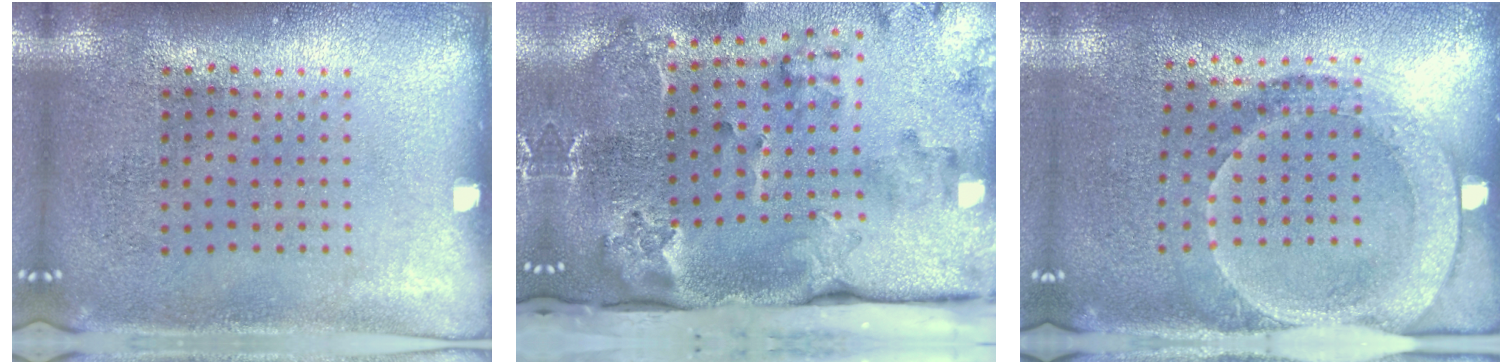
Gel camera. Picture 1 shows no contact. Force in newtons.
{"total": 3.9, "press": 2.7, "slide": 2.8}
{"total": 1.7, "press": 1.5, "slide": 0.8}